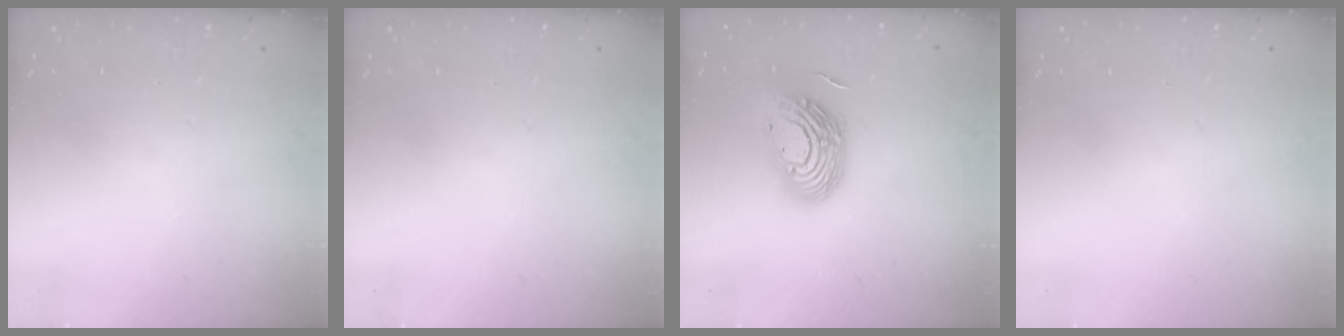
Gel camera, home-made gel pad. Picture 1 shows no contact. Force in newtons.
{"total": 0.0}
{"total": 14.0, "press": 13.9, "slide": 1.1}
{"total": 0.0}